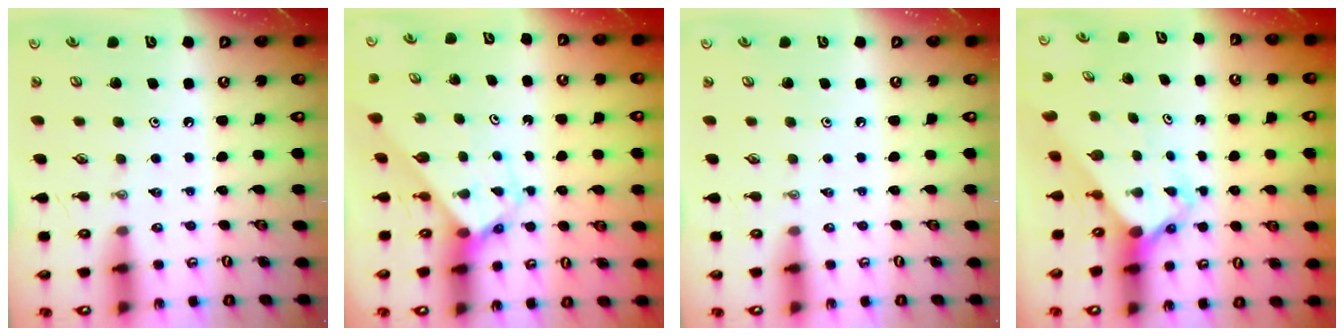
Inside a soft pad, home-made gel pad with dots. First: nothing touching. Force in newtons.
{"total": 2.8, "press": 2.8, "slide": 0.1}
{"total": 0.0}
{"total": 2.8, "press": 2.8, "slide": 0.1}